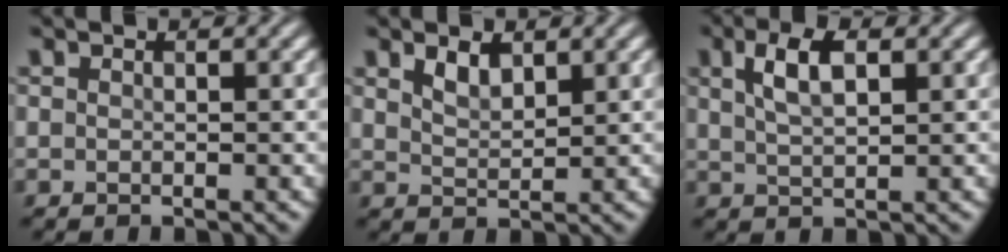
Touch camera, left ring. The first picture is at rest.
{"total": 2.1, "force": [1.4, 0.9, 1.3], "torque": [-0.026, -0.001, 0.030]}
{"total": 3.6, "force": [1.5, 1.4, 3.0], "torque": [-0.061, 0.008, 0.029]}